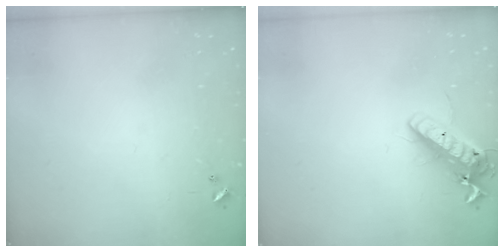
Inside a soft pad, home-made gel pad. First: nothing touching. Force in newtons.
{"total": 15.6, "press": 15.4, "slide": 2.8}